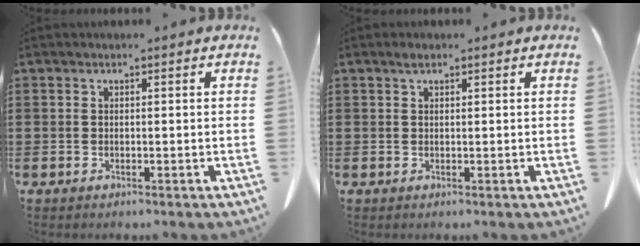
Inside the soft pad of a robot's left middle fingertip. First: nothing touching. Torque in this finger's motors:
{"motor_torque": [0.02, 0.01, 0.00, 0.00]}